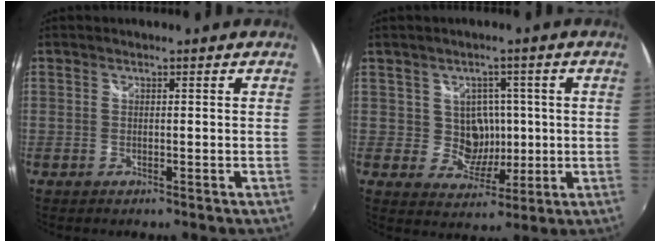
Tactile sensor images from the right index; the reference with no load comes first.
{"total": 6.0, "force": [0.6, 5.7, 1.7], "torque": [-0.033, 0.009, 0.016]}